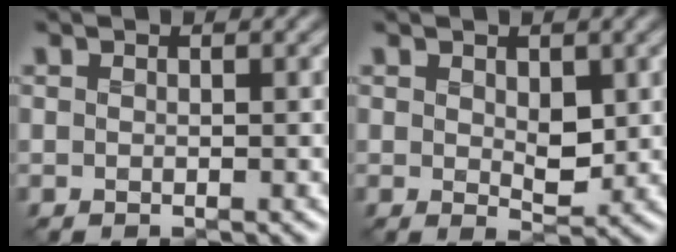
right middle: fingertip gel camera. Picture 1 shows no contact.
{"total": 2.6, "force": [0.5, 1.4, 2.1], "torque": [-0.037, -0.007, 0.008]}